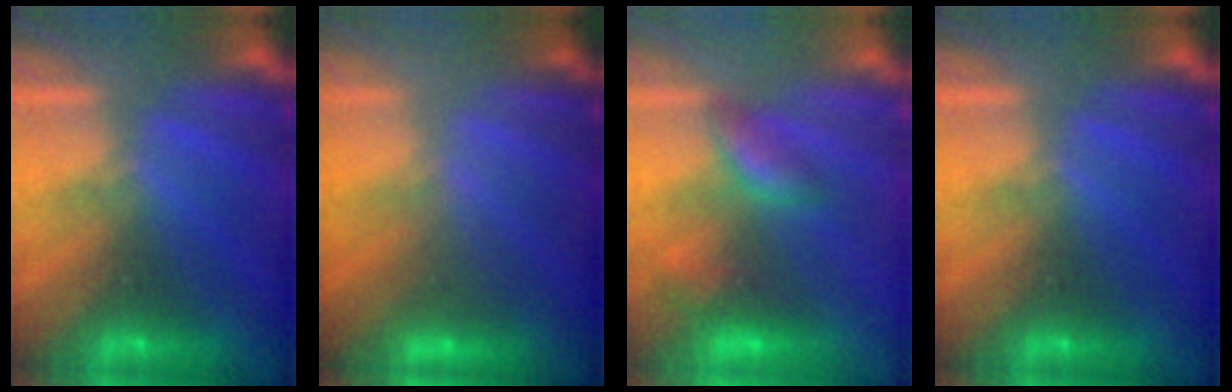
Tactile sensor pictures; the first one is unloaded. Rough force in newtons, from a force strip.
{"total": 2.3}
{"total": 2.9}
{"total": 0.0}